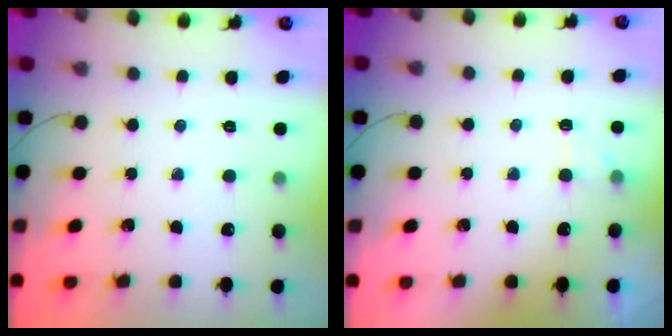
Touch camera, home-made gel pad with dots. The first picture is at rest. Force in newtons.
{"total": 2.4, "press": 1.9, "slide": 1.4}